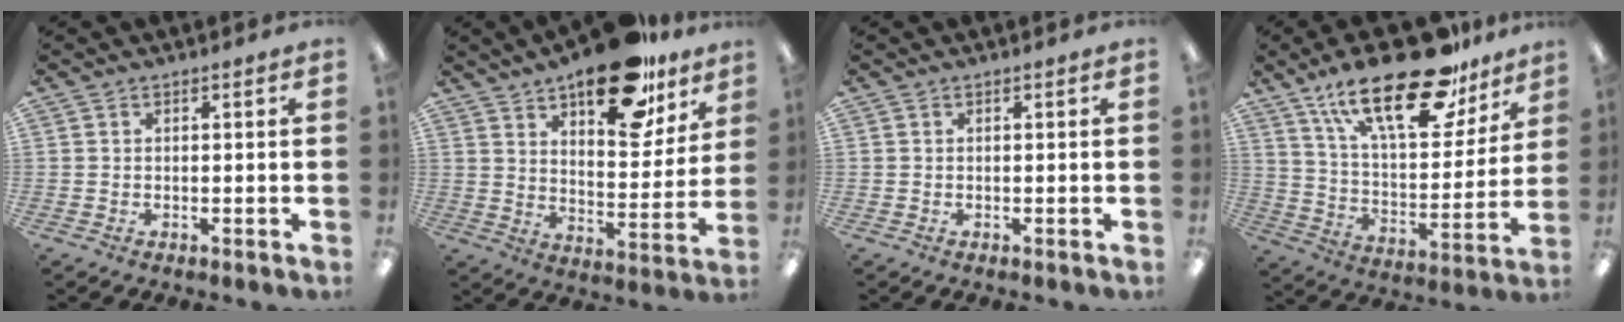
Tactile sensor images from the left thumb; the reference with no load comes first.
{"total": 20.4, "force": [14.2, 8.5, 12.0], "torque": [-0.156, -0.082, 0.233]}
{"total": 0.0}
{"total": 26.2, "force": [17.3, 10.7, 16.5], "torque": [-0.259, -0.097, 0.290]}